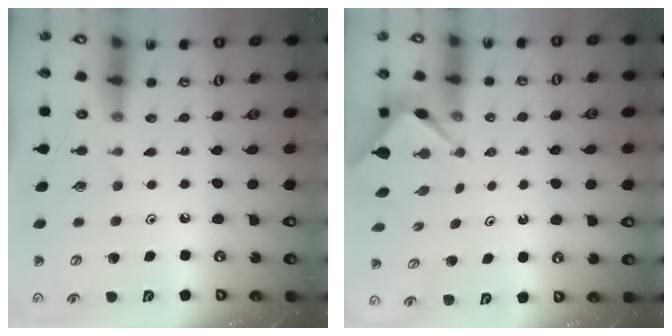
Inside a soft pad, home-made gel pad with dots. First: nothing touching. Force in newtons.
{"total": 2.9, "press": 2.9, "slide": 0.2}